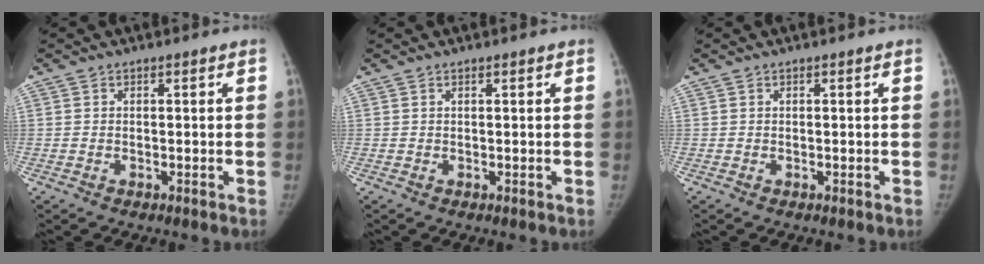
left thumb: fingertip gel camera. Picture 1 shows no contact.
{"total": 0.0}
{"total": 0.0}